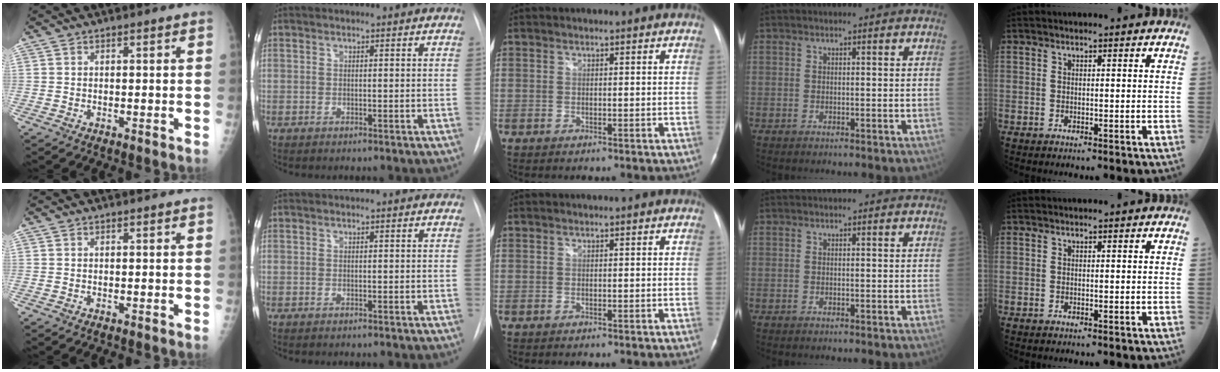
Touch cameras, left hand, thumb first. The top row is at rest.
{}